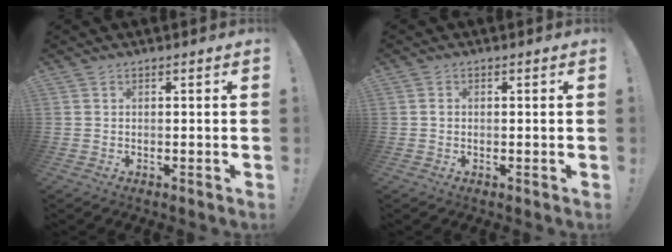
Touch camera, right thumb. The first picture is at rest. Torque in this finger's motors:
{"motor_torque": [-0.28, -0.24, -0.34, 0.28, -0.01]}